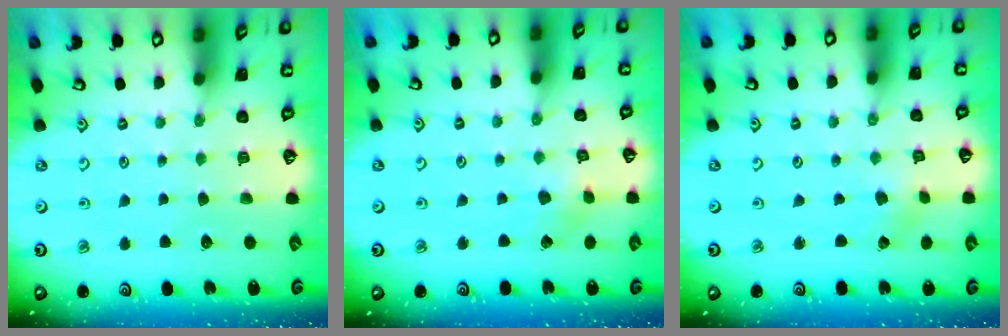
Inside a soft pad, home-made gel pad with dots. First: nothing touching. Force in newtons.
{"total": 2.3, "press": 2.2, "slide": 0.3}
{"total": 0.6, "press": 0.6, "slide": 0.1}